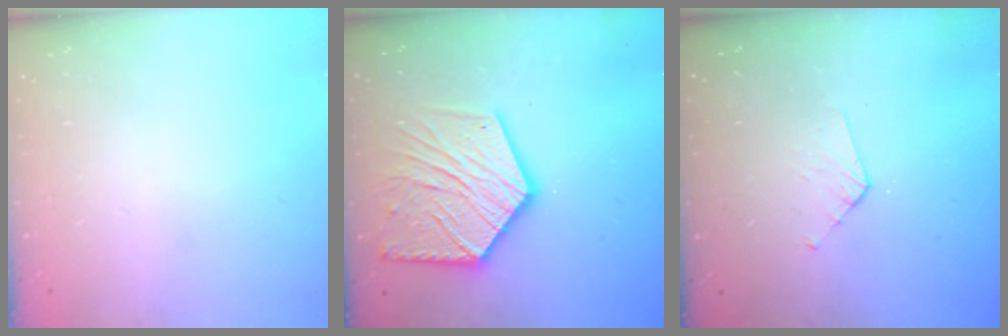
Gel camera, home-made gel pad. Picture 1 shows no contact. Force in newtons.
{"total": 18.2, "press": 18.2, "slide": 1.4}
{"total": 3.8, "press": 3.8, "slide": 0.3}